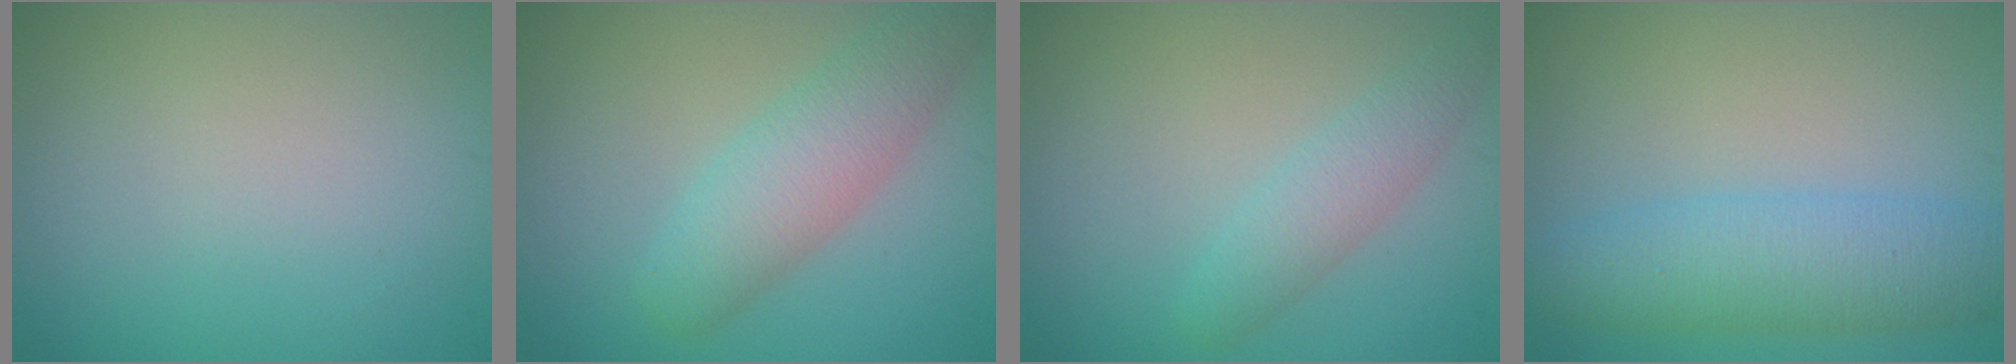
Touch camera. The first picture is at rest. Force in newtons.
{"total": 4.8, "press": 4.8, "slide": 0.2}
{"total": 2.5, "press": 2.5, "slide": 0.1}
{"total": 5.6, "press": 5.6, "slide": 0.1}